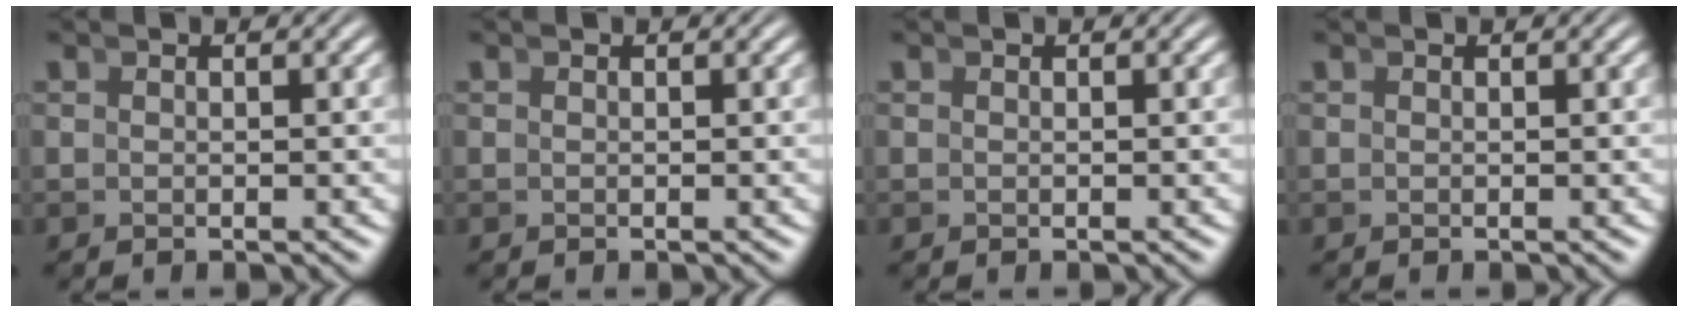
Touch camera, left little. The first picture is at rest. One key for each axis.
{"total": 0.0}
{"total": 0.0}
{"total": 0.0}